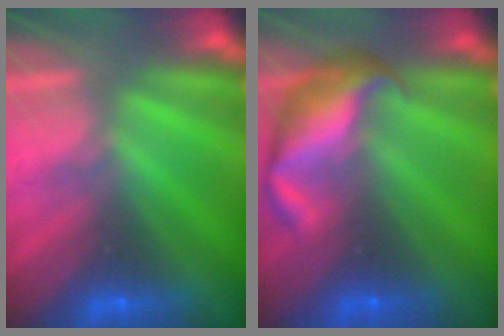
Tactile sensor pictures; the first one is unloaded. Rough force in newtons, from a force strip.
{"total": 7.0}